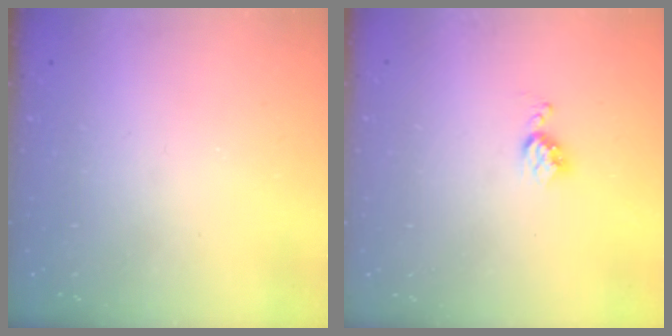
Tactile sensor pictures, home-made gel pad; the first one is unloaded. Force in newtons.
{"total": 4.3, "press": 4.3, "slide": 0.5}